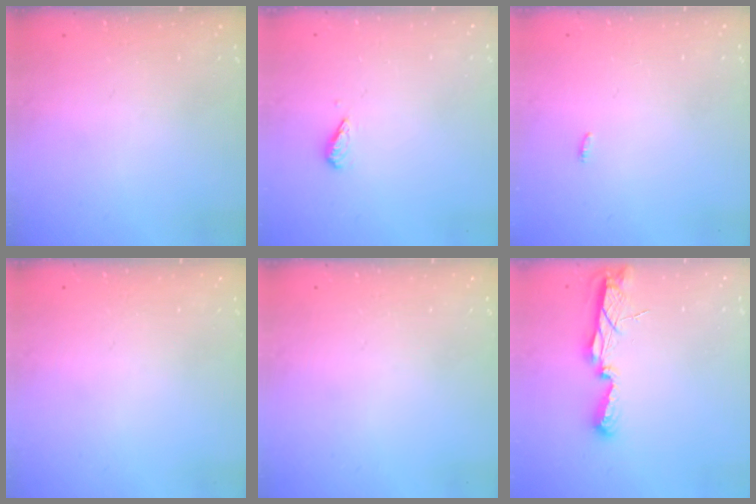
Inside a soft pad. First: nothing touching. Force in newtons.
{"total": 2.7, "press": 2.7, "slide": 0.6}
{"total": 3.3, "press": 1.6, "slide": 2.9}
{"total": 0.0}
{"total": 0.0}
{"total": 7.5, "press": 7.5, "slide": 0.8}